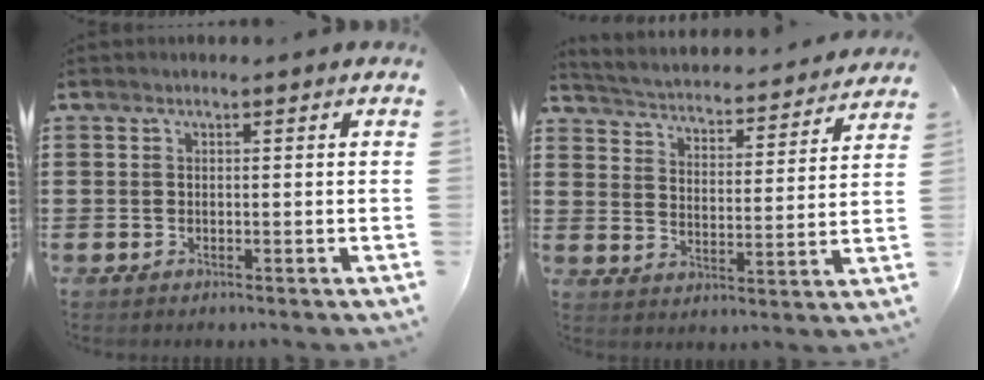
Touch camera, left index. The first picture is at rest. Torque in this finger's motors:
{"motor_torque": [1.92, -0.22, 0.19, 0.04]}